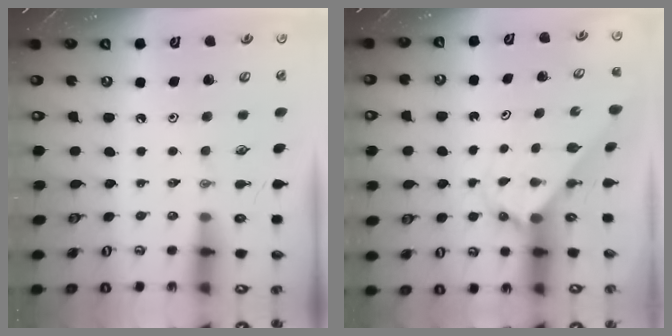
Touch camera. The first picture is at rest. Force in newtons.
{"total": 2.3, "press": 2.3, "slide": 0.2}